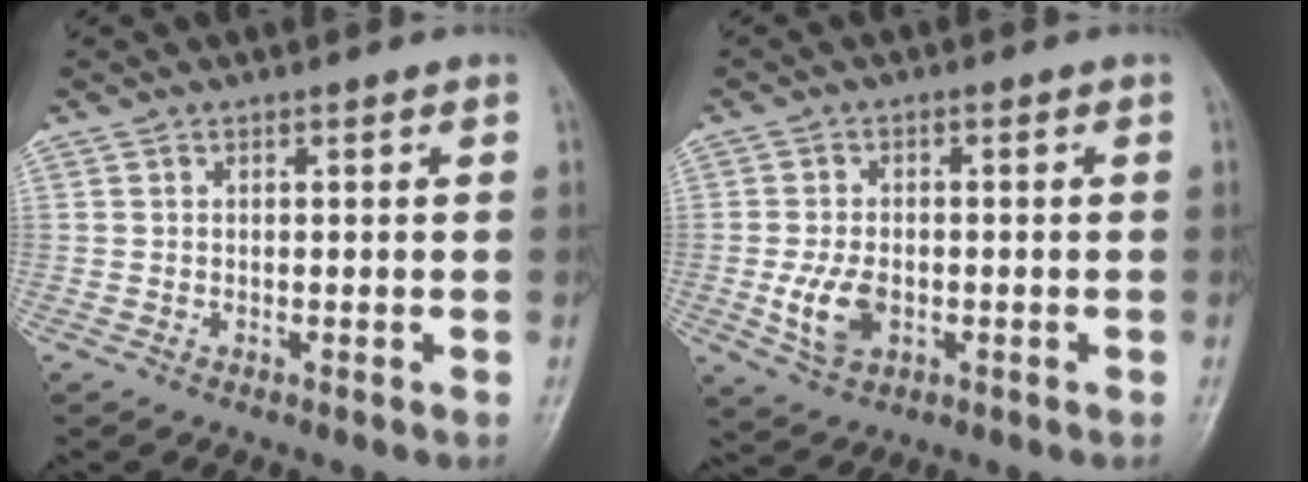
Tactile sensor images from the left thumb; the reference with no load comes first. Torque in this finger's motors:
{"motor_torque": [-0.15, 0.85, 0.68, 0.17, 0.06]}